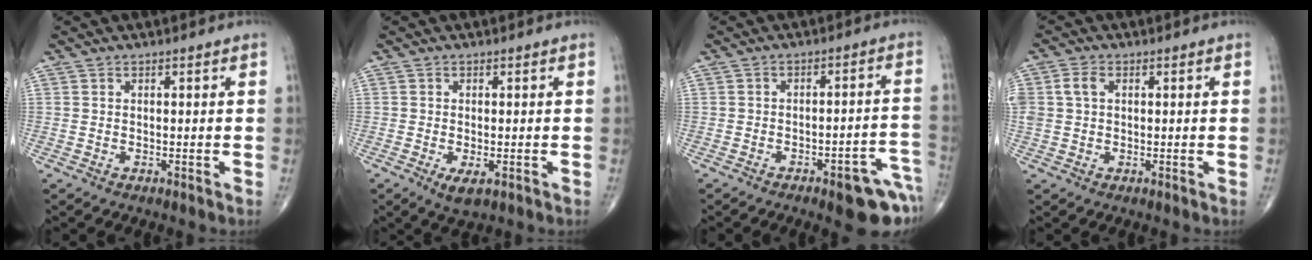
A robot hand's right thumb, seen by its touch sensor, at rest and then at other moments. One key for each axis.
{"total": 3.2, "fx": -1.2, "fy": 1.4, "fz": 2.7, "tx": -0.048, "ty": -0.008, "tz": -0.017}
{"total": 10.9, "fx": -5.8, "fy": 3.4, "fz": 8.6, "tx": -0.083, "ty": 0.040, "tz": -0.065}
{"total": 4.4, "fx": 0.9, "fy": 3.1, "fz": 3.0, "tx": -0.075, "ty": 0.013, "tz": 0.019}